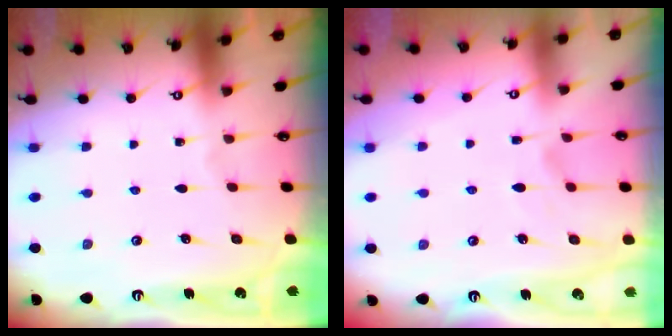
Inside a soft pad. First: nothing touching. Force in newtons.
{"total": 2.2, "press": 1.9, "slide": 1.1}